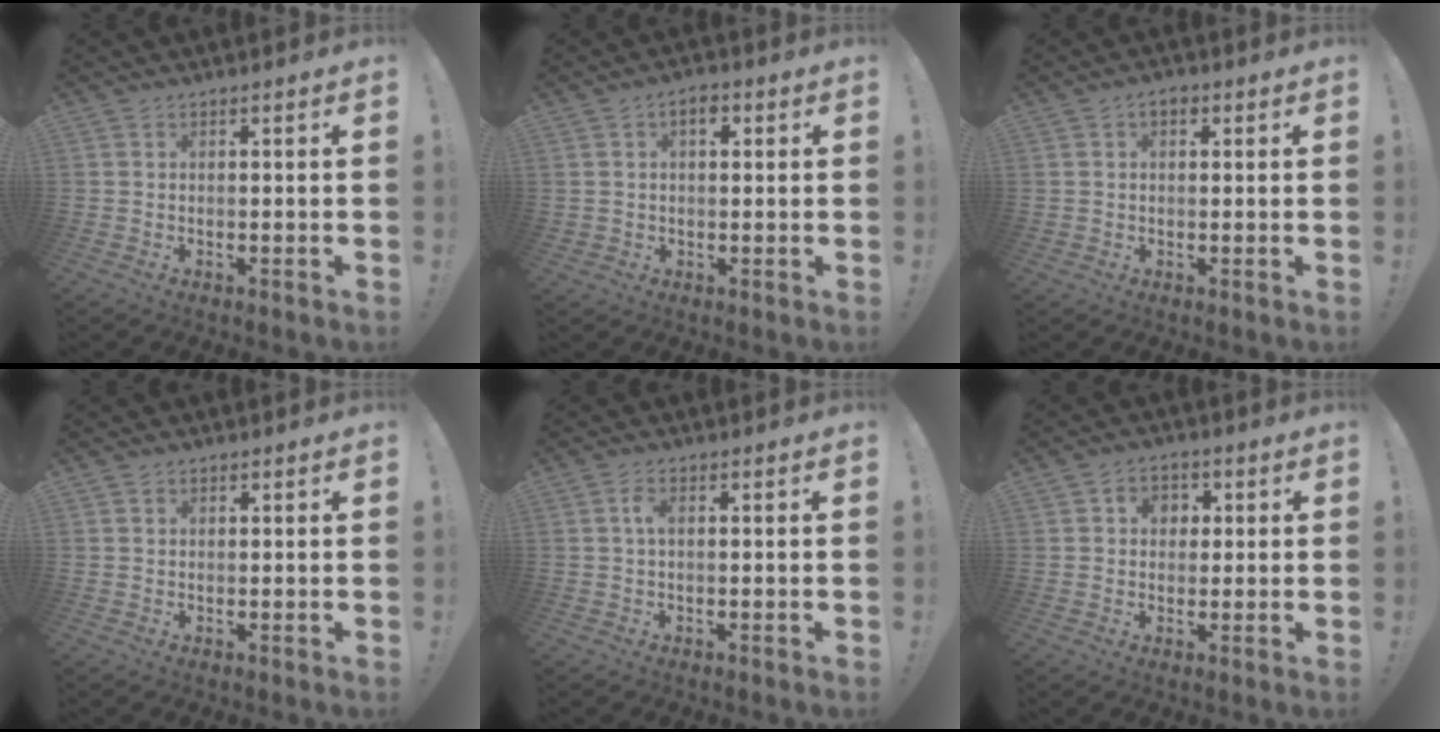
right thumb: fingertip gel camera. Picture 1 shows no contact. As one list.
[{"total": 4.7, "force": [1.4, 3.7, 2.5], "torque": [-0.022, -0.004, 0.022]}, {"total": 3.2, "force": [1.1, 2.6, 1.5], "torque": [-0.015, -0.002, 0.019]}, {"total": 0.6, "force": [0.3, 0.5, 0.0], "torque": [0.002, 0.000, 0.006]}, {"total": 2.7, "force": [0.3, 1.3, 2.4], "torque": [-0.038, 0.004, 0.003]}, {"total": 5.1, "force": [0.9, 4.7, 1.8], "torque": [-0.022, 0.002, 0.016]}]